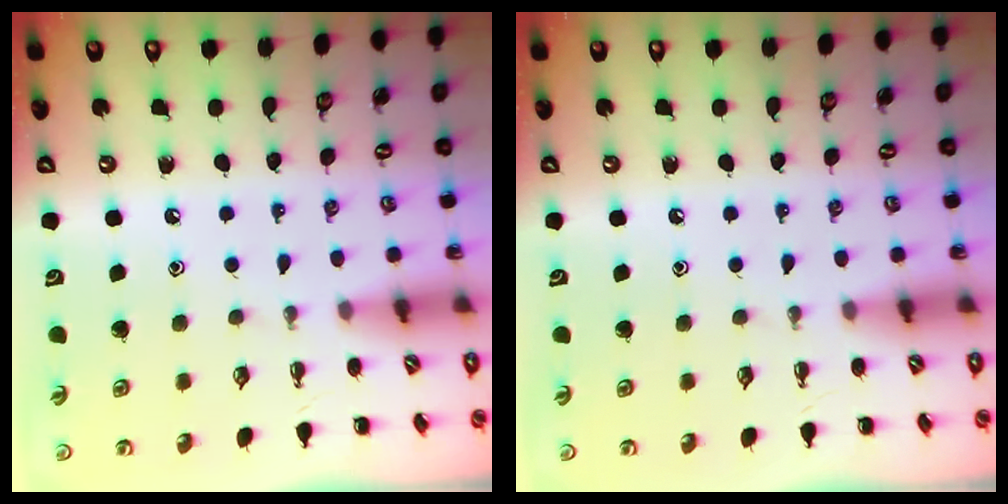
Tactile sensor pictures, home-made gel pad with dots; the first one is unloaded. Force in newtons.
{"total": 0.0}